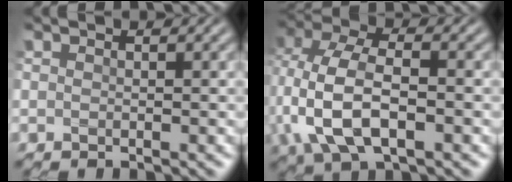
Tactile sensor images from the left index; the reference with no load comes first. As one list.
[{"total": 8.5, "force": [-1.2, 4.6, 7.0], "torque": [-0.160, 0.006, -0.031]}]